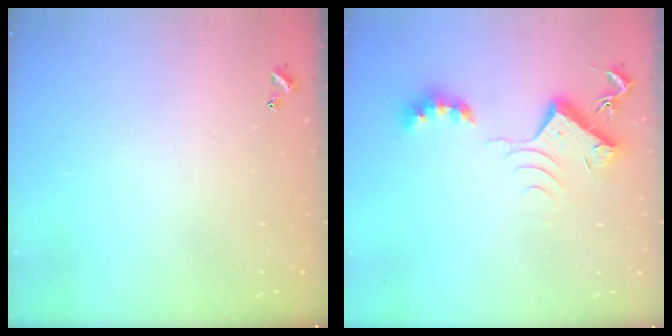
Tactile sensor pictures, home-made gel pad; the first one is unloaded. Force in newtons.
{"total": 7.9, "press": 7.9, "slide": 0.5}